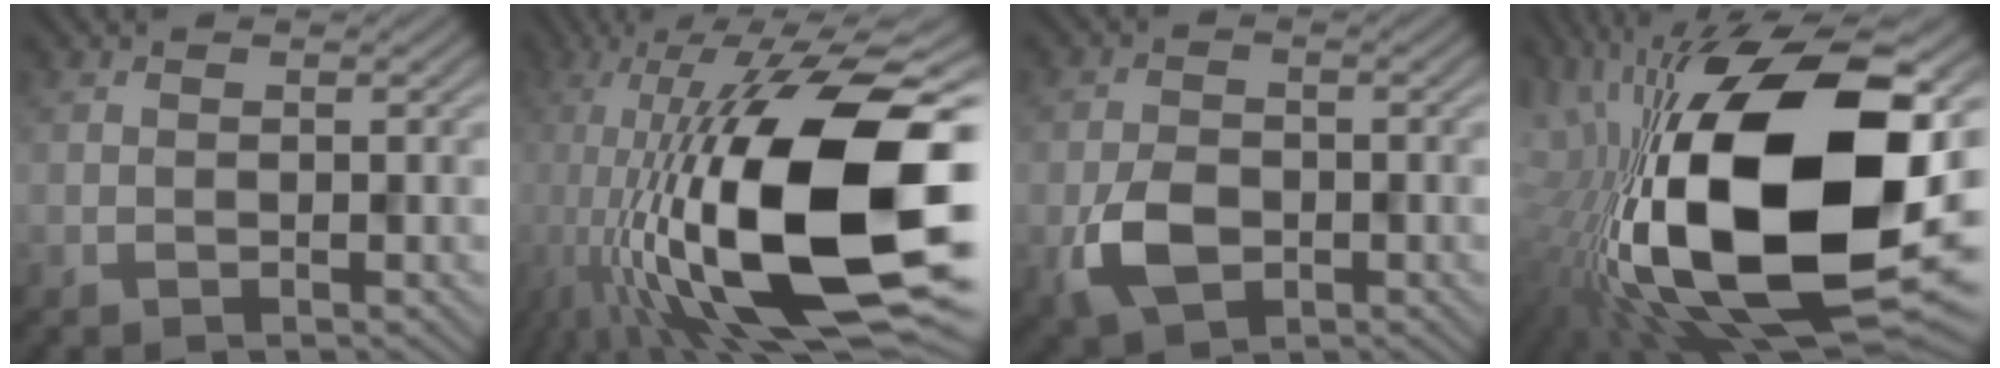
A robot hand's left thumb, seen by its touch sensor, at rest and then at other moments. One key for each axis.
{"total": 20.6, "fx": -4.1, "fy": 7.9, "fz": 18.6, "tx": -0.343, "ty": -0.006, "tz": -0.070}
{"total": 5.3, "fx": -1.9, "fy": 3.6, "fz": 3.4, "tx": -0.075, "ty": -0.012, "tz": -0.040}
{"total": 22.7, "fx": -0.6, "fy": 10.6, "fz": 20.1, "tx": -0.403, "ty": -0.017, "tz": -0.015}